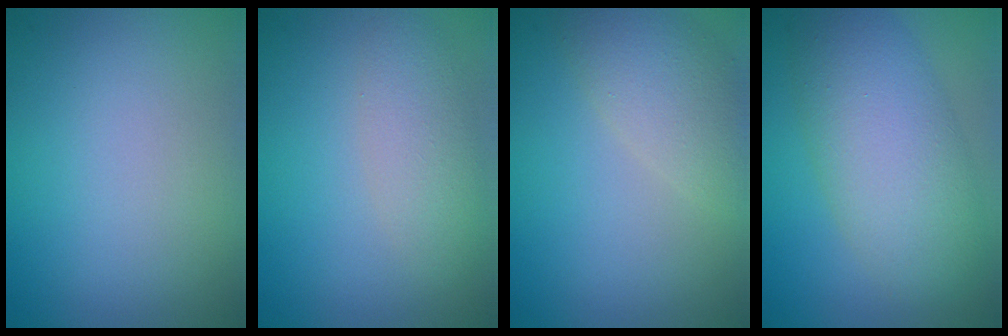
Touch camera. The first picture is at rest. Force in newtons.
{"total": 3.0, "press": 3.0, "slide": 0.1}
{"total": 4.1, "press": 4.0, "slide": 0.4}
{"total": 7.3, "press": 7.3, "slide": 0.4}